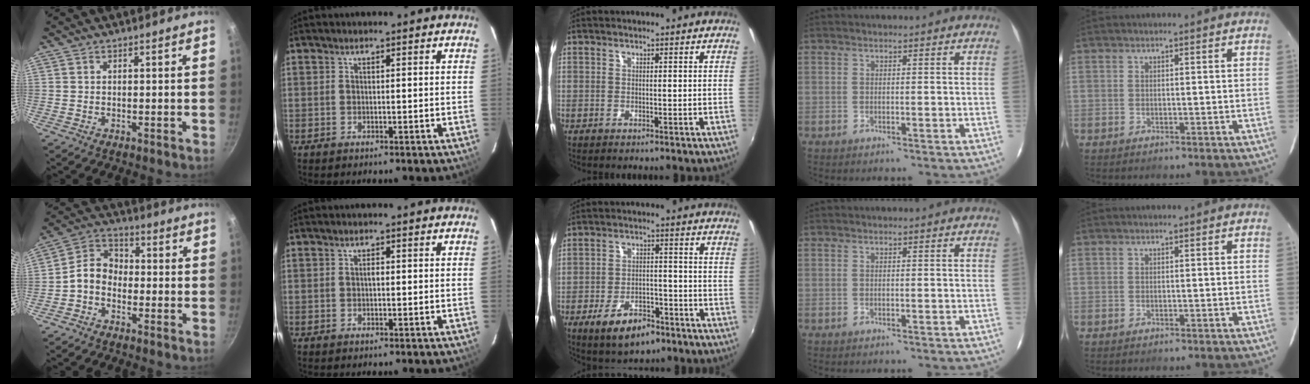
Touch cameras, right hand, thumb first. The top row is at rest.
{"thumb": {"total": 6.9, "force": [-2.2, 5.2, 3.9], "torque": [-0.057, 0.036, -0.061]}, "index": {"total": 0.8, "force": [0.0, 0.4, 0.6], "torque": [-0.010, 0.004, 0.000]}, "middle": {"total": 9.5, "force": [-5.9, 4.7, 5.9], "torque": [-0.124, -0.003, -0.088]}}